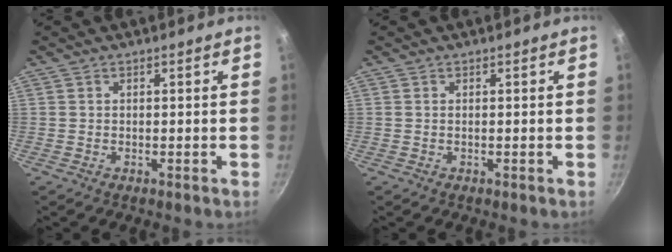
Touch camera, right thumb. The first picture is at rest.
{"total": 0.0}